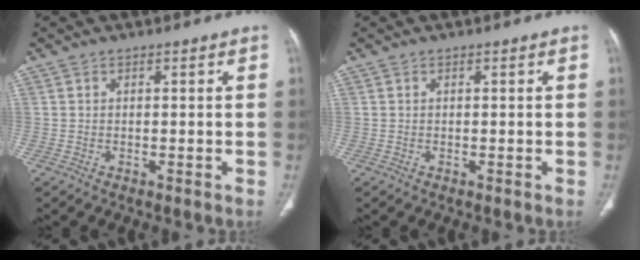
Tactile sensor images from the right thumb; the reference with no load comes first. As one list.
[{"total": 0.0}]